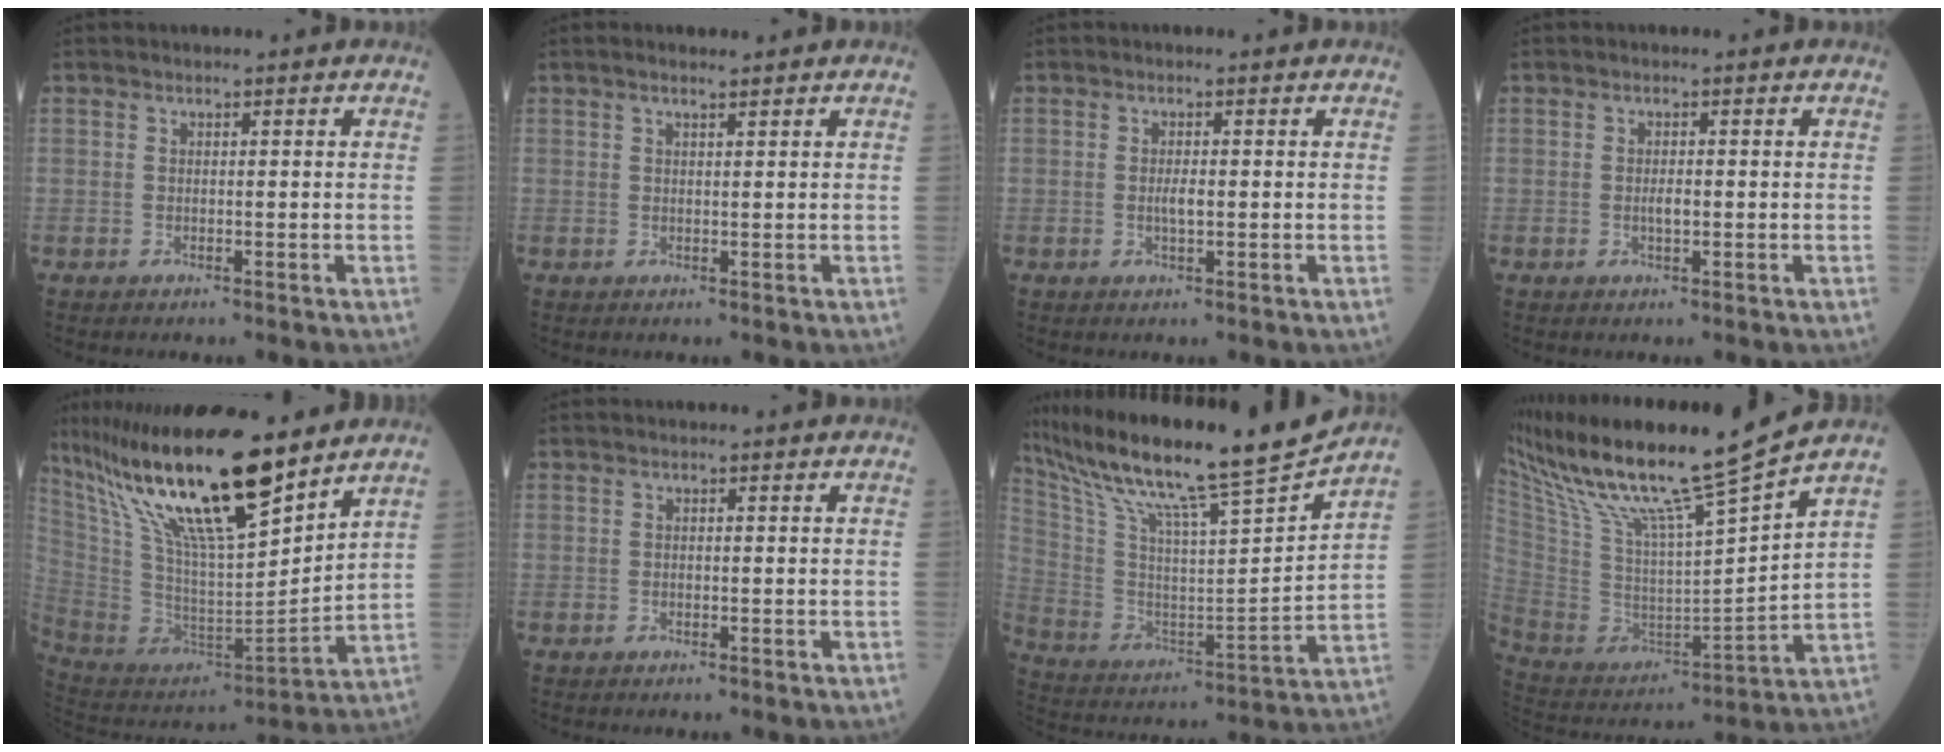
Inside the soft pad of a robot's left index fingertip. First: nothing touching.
{"total": 1.8, "force": [1.4, 0.2, 1.1], "torque": [-0.021, 0.012, 0.023]}
{"total": 1.8, "force": [-0.2, 0.4, 1.7], "torque": [-0.036, -0.001, -0.003]}
{"total": 1.4, "force": [-0.2, 0.4, 1.3], "torque": [-0.028, -0.002, -0.004]}
{"total": 24.1, "force": [17.0, 4.1, 16.5], "torque": [-0.317, -0.001, 0.312]}
{"total": 0.0}
{"total": 21.8, "force": [18.5, -0.8, 11.5], "torque": [-0.222, -0.022, 0.311]}
{"total": 22.0, "force": [17.3, -0.8, 13.5], "torque": [-0.248, -0.020, 0.312]}